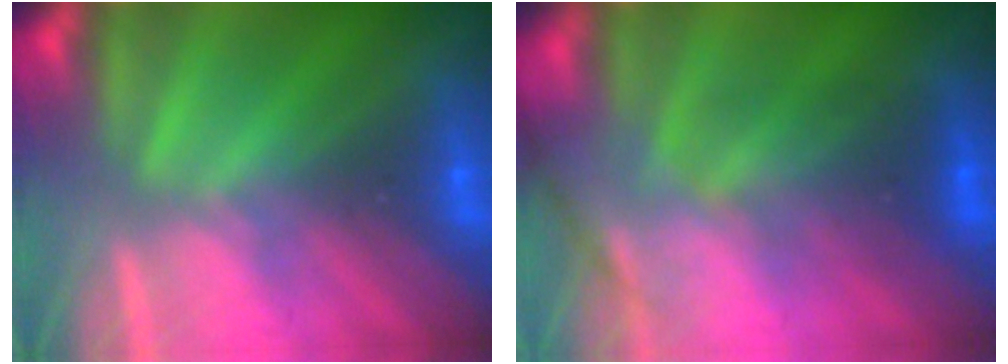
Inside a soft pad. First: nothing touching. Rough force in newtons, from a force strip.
{"total": 2.6}